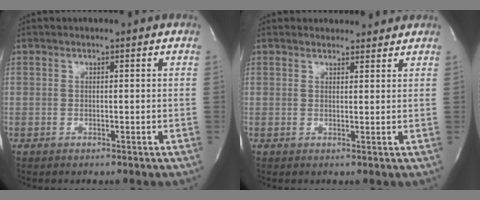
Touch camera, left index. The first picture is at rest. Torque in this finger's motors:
{"motor_torque": [0.93, -1.19, 0.12, 0.03]}